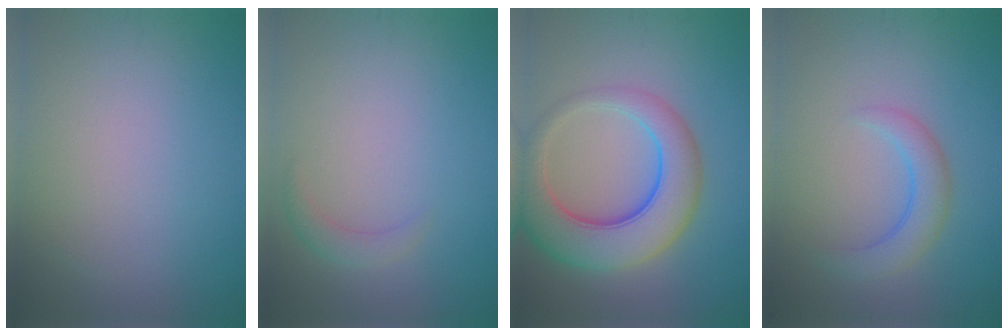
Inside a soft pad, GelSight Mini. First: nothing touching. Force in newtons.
{"total": 1.3, "press": 1.3, "slide": 0.1}
{"total": 8.1, "press": 8.1, "slide": 0.5}
{"total": 2.9, "press": 2.9, "slide": 0.3}